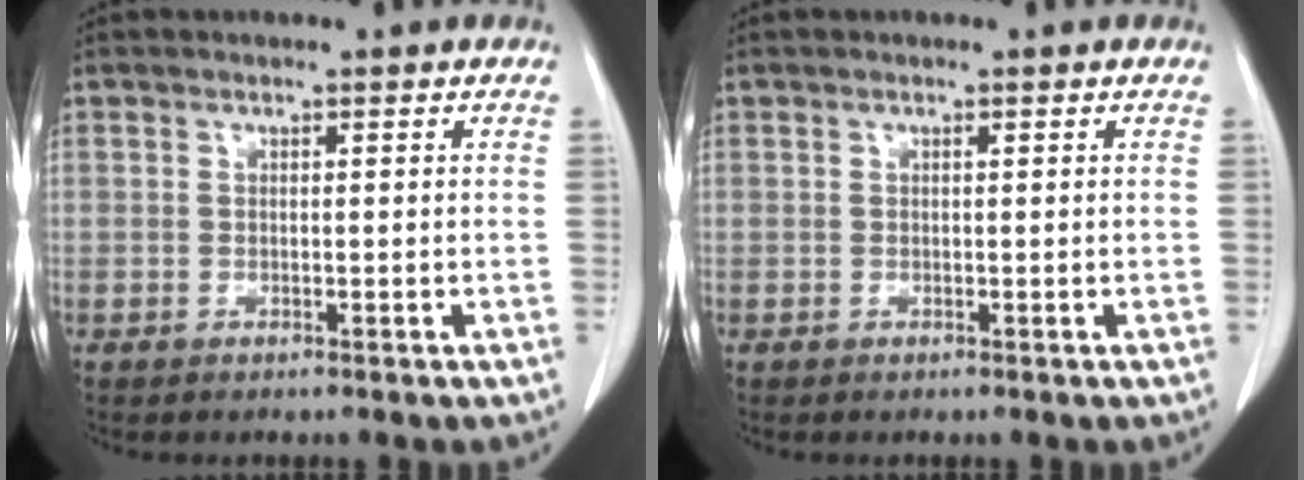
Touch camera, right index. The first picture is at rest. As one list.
[{"total": 0.0}]